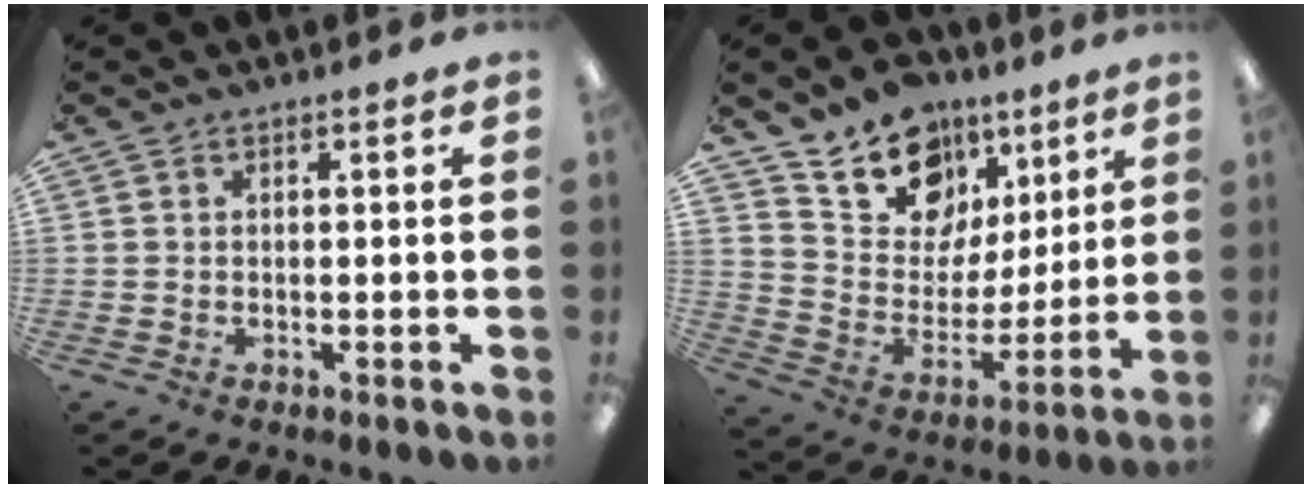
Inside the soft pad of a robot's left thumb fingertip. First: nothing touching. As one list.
[{"total": 16.7, "force": [10.7, 11.6, 5.6], "torque": [-0.100, -0.064, 0.200]}]